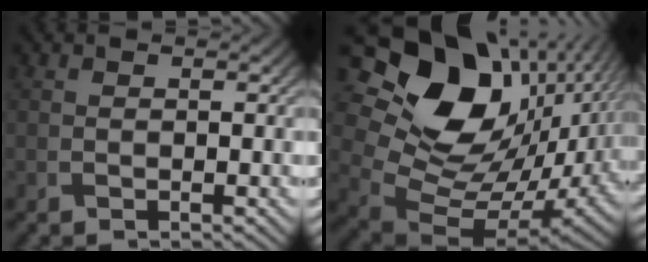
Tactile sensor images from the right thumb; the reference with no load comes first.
{"total": 19.1, "force": [6.4, 13.2, 12.1], "torque": [-0.228, -0.009, 0.134]}